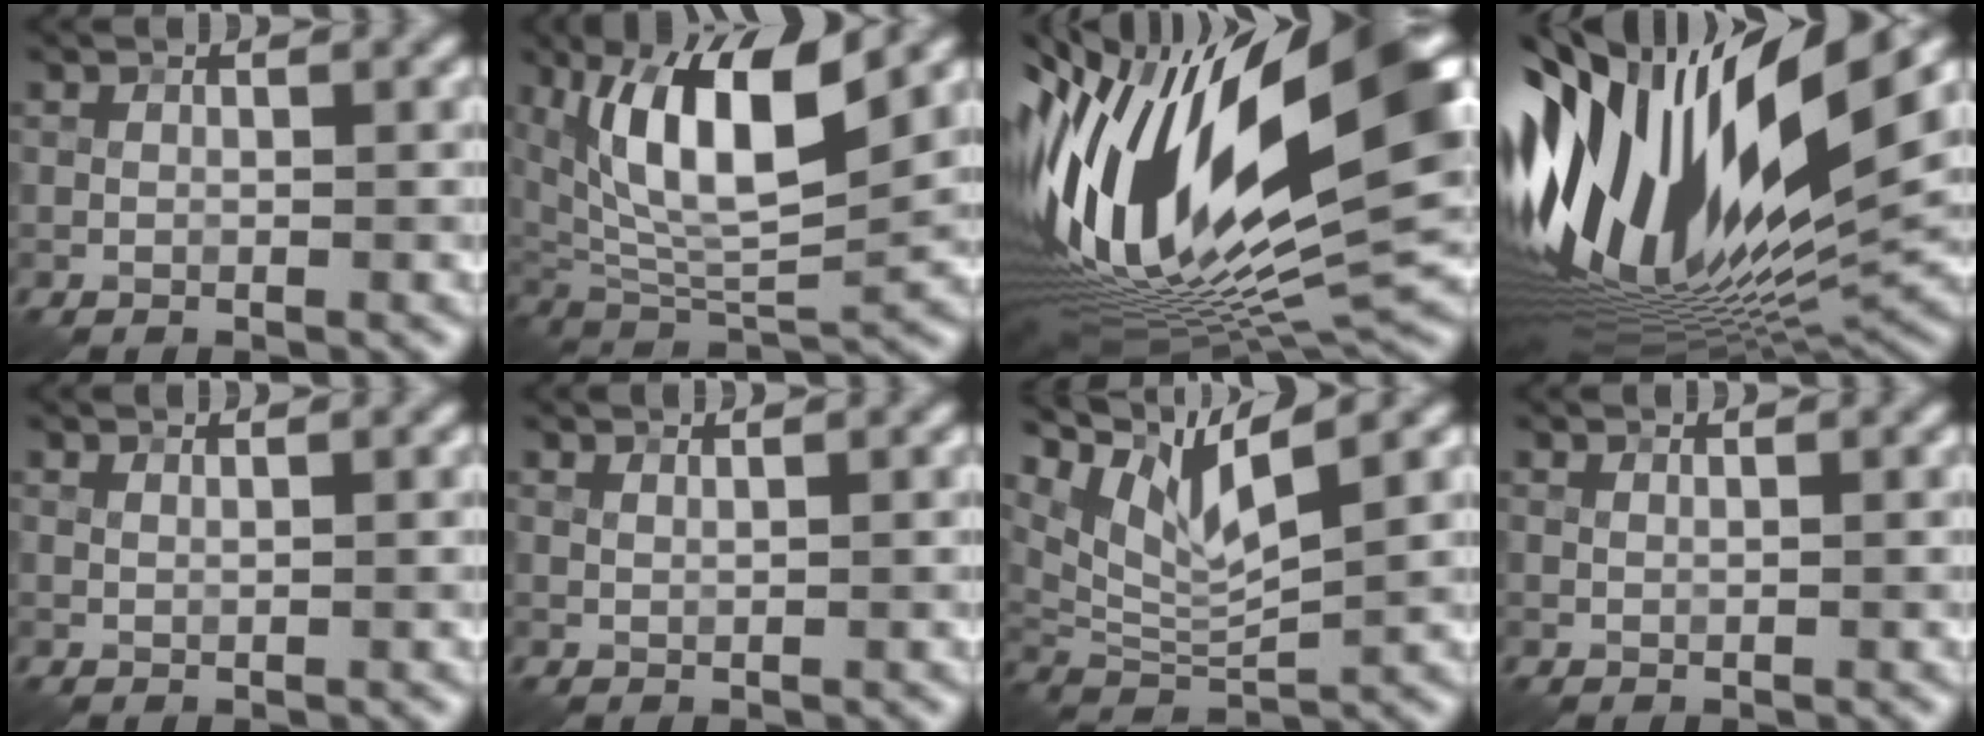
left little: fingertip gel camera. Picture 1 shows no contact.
{"total": 11.6, "force": [4.5, 4.4, 9.7], "torque": [-0.165, 0.003, 0.079]}
{"total": 19.3, "force": [1.8, 7.8, 17.6], "torque": [-0.339, -0.024, 0.029]}
{"total": 18.7, "force": [3.7, 7.2, 16.8], "torque": [-0.322, -0.015, 0.052]}
{"total": 1.0, "force": [0.8, 0.2, 0.5], "torque": [-0.006, -0.006, 0.005]}
{"total": 1.3, "force": [1.0, 0.3, 0.7], "torque": [-0.009, -0.005, 0.008]}
{"total": 6.7, "force": [4.1, 1.7, 5.1], "torque": [-0.107, -0.003, 0.081]}
{"total": 0.7, "force": [0.6, 0.1, 0.3], "torque": [-0.007, -0.007, 0.004]}